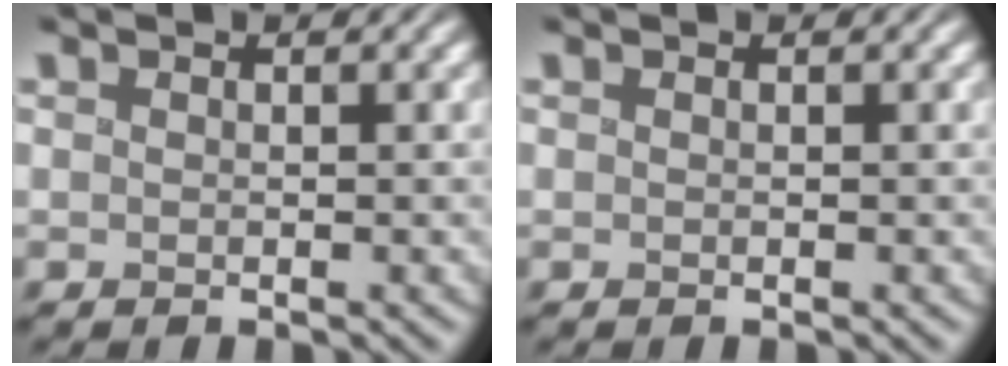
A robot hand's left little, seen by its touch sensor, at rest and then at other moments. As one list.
[{"total": 0.0}]